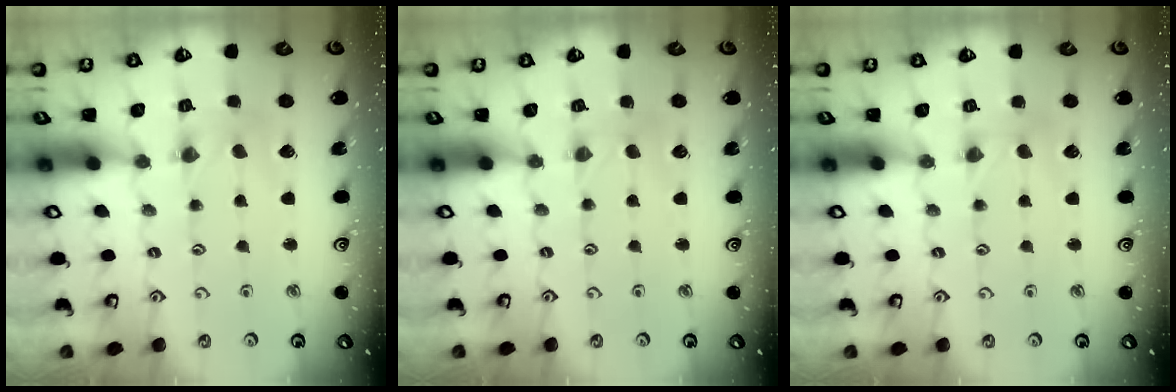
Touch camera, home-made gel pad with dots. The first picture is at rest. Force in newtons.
{"total": 1.7, "press": 1.6, "slide": 0.4}
{"total": 2.9, "press": 2.9, "slide": 0.6}